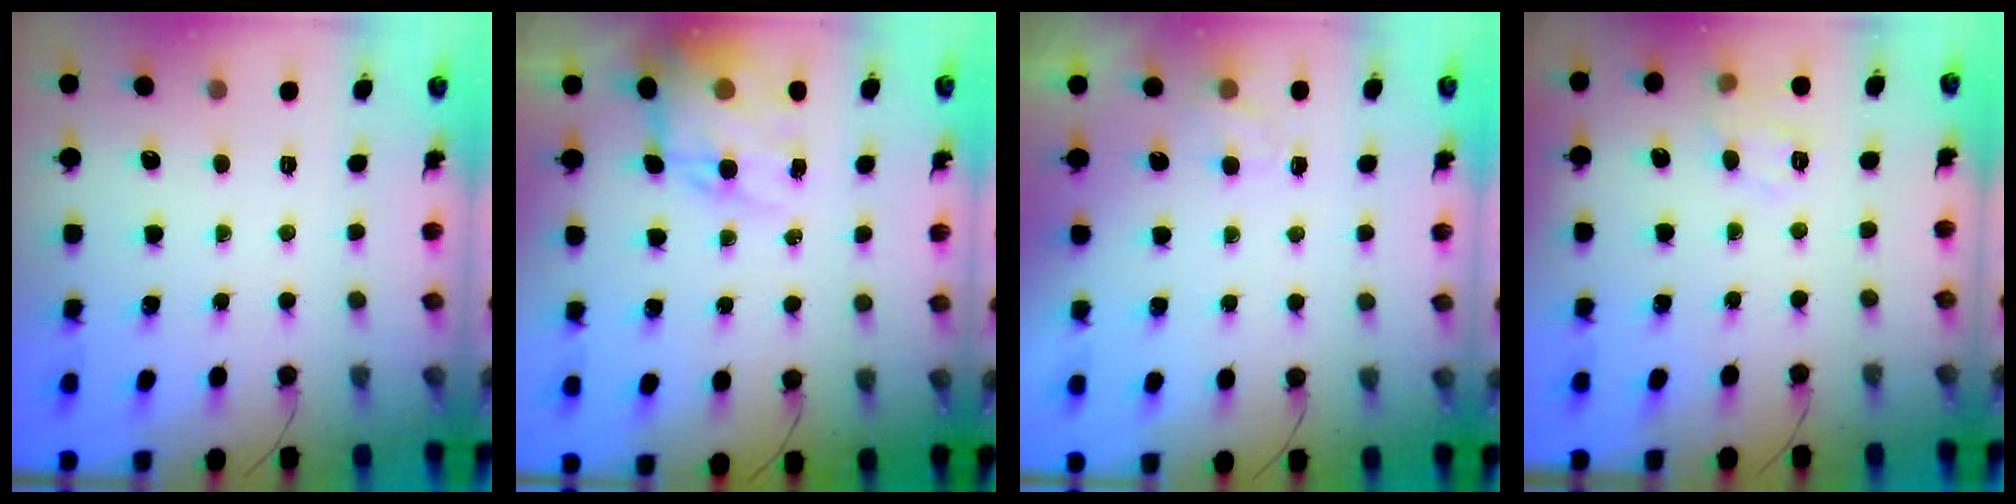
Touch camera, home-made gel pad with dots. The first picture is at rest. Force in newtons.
{"total": 12.5, "press": 12.0, "slide": 3.2}
{"total": 2.0, "press": 1.5, "slide": 1.3}
{"total": 6.0, "press": 5.9, "slide": 1.0}